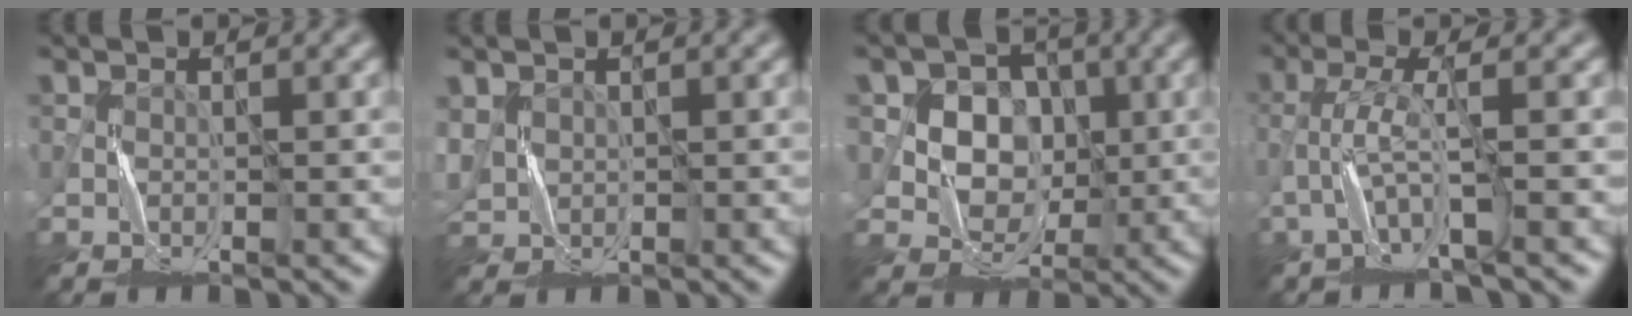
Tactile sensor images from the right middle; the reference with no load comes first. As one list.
[{"total": 2.4, "force": [0.8, 2.0, 1.0], "torque": [-0.037, 0.000, 0.021]}, {"total": 7.2, "force": [1.2, 6.3, 3.4], "torque": [-0.056, 0.014, 0.017]}, {"total": 3.0, "force": [-1.6, -0.1, 2.5], "torque": [-0.057, 0.010, -0.036]}]